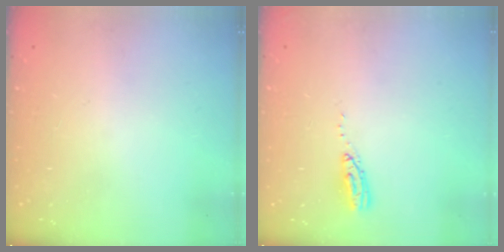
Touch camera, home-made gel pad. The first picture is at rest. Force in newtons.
{"total": 5.4, "press": 5.4, "slide": 0.3}